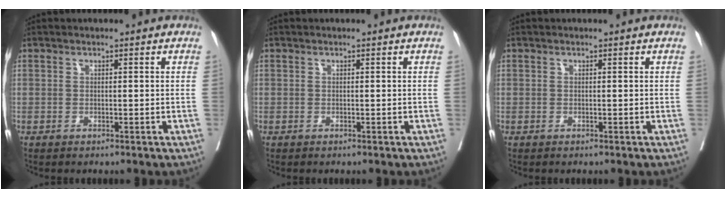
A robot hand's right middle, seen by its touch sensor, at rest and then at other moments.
{"total": 0.0}
{"total": 0.0}